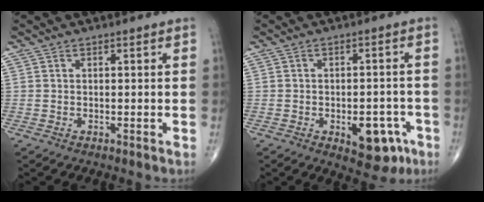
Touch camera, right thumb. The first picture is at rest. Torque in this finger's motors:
{"motor_torque": [1.55, 1.36, 0.62, -0.43, 0.18]}